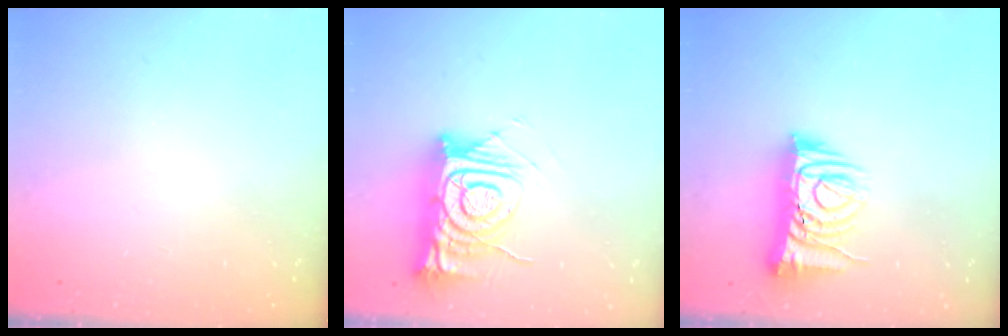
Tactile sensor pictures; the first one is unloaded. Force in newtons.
{"total": 13.6, "press": 13.5, "slide": 1.3}
{"total": 10.1, "press": 10.0, "slide": 1.4}